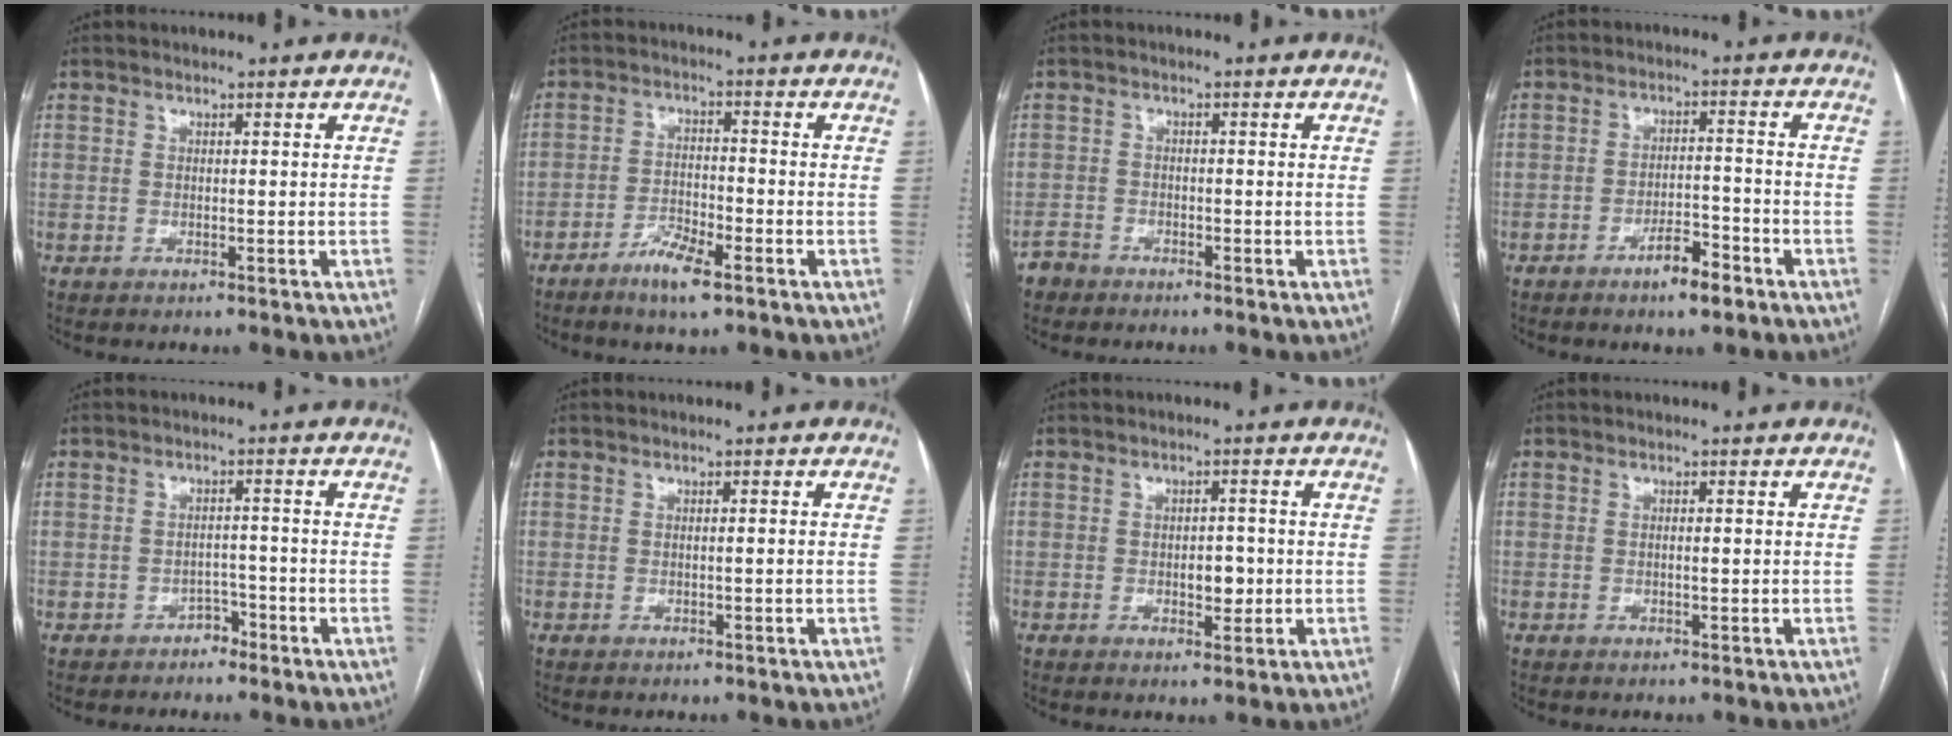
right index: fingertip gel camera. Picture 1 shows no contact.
{"total": 5.5, "force": [-3.7, 1.2, 3.9], "torque": [-0.076, -0.002, -0.066]}
{"total": 2.4, "force": [-1.9, 1.5, -0.5], "torque": [0.008, 0.005, -0.042]}
{"total": 5.1, "force": [-3.4, 1.4, 3.6], "torque": [-0.058, 0.003, -0.055]}
{"total": 2.3, "force": [-1.7, 1.5, 0.3], "torque": [-0.004, 0.008, -0.029]}
{"total": 0.7, "force": [-0.1, -0.2, 0.7], "torque": [-0.009, 0.000, 0.000]}
{"total": 3.3, "force": [-0.5, 1.7, 2.7], "torque": [-0.035, 0.003, -0.003]}
{"total": 0.9, "force": [-0.1, 0.1, 0.9], "torque": [-0.015, 0.000, 0.000]}